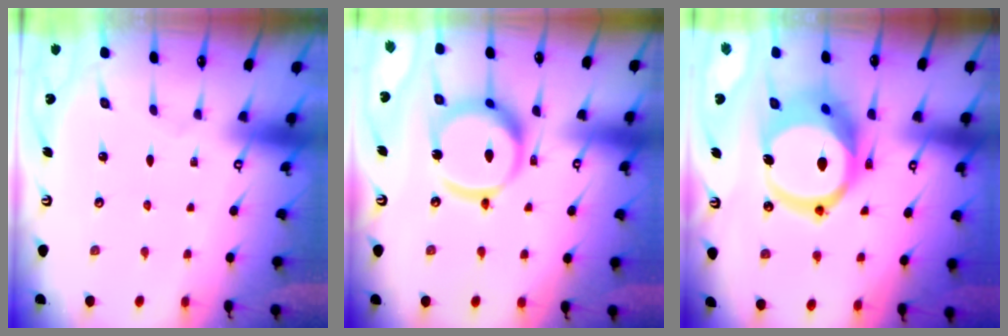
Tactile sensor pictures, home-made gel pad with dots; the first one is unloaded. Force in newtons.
{"total": 15.4, "press": 15.4, "slide": 1.5}
{"total": 16.6, "press": 16.5, "slide": 1.9}